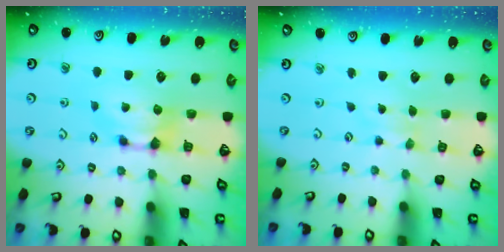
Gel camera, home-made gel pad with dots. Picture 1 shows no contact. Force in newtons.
{"total": 2.0, "press": 2.0, "slide": 0.1}